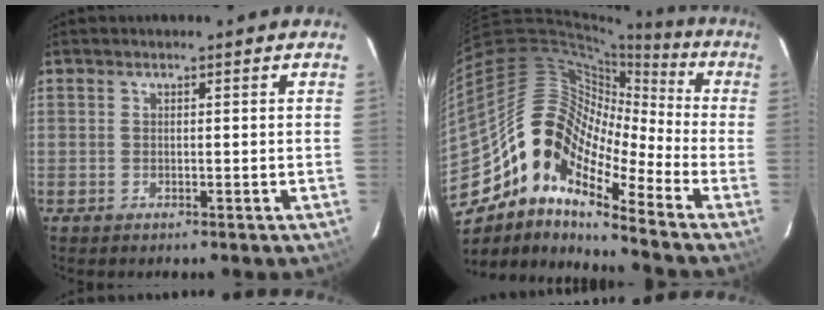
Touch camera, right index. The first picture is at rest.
{"total": 16.5, "force": [-9.5, 7.0, 11.5], "torque": [-0.187, 0.001, -0.199]}